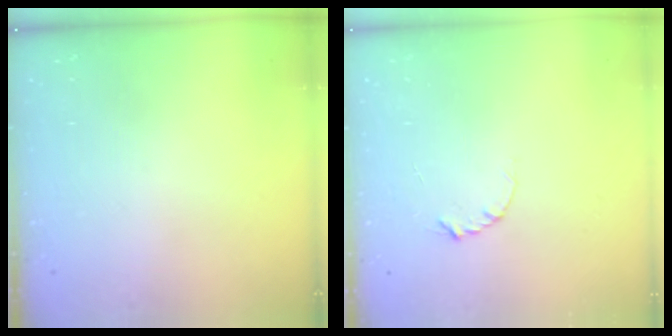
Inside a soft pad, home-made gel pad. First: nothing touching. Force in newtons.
{"total": 2.9, "press": 2.9, "slide": 0.3}